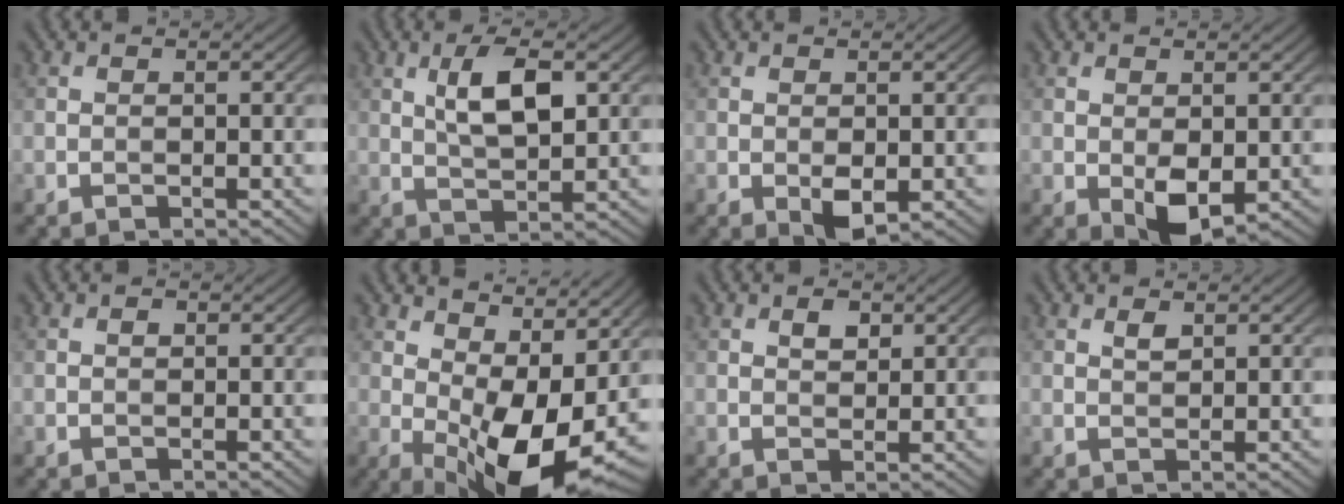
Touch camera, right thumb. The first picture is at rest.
{"total": 6.5, "force": [2.0, 2.4, 5.7], "torque": [-0.106, 0.001, 0.038]}
{"total": 2.4, "force": [-0.4, 1.2, 2.0], "torque": [-0.034, -0.005, -0.005]}
{"total": 4.0, "force": [-0.6, 2.2, 3.3], "torque": [-0.060, -0.006, -0.006]}
{"total": 0.7, "force": [0.2, 0.5, 0.4], "torque": [-0.005, -0.002, 0.002]}
{"total": 14.0, "force": [2.1, 6.5, 12.3], "torque": [-0.192, 0.001, 0.044]}
{"total": 2.2, "force": [1.1, 1.4, 1.3], "torque": [-0.020, 0.000, 0.019]}
{"total": 1.3, "force": [0.8, 0.7, 0.8], "torque": [-0.016, -0.002, 0.016]}